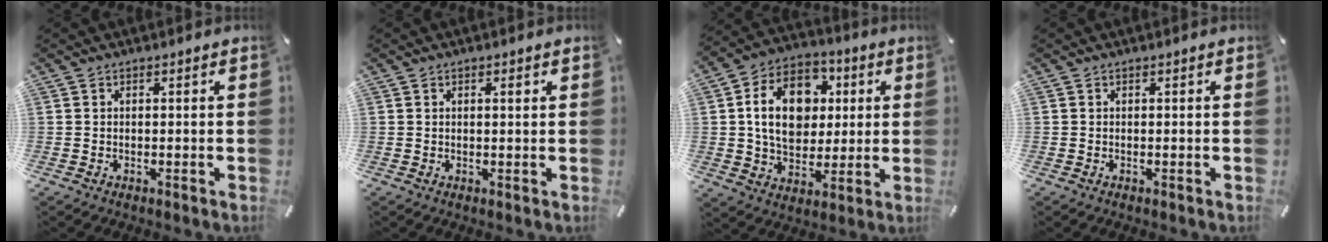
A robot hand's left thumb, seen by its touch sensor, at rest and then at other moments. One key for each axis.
{"total": 1.2, "fx": 0.4, "fy": 0.4, "fz": 1.0, "tx": -0.012, "ty": -0.001, "tz": 0.005}
{"total": 16.2, "fx": 2.4, "fy": 12.5, "fz": 10.1, "tx": -0.177, "ty": 0.012, "tz": 0.043}
{"total": 0.0}